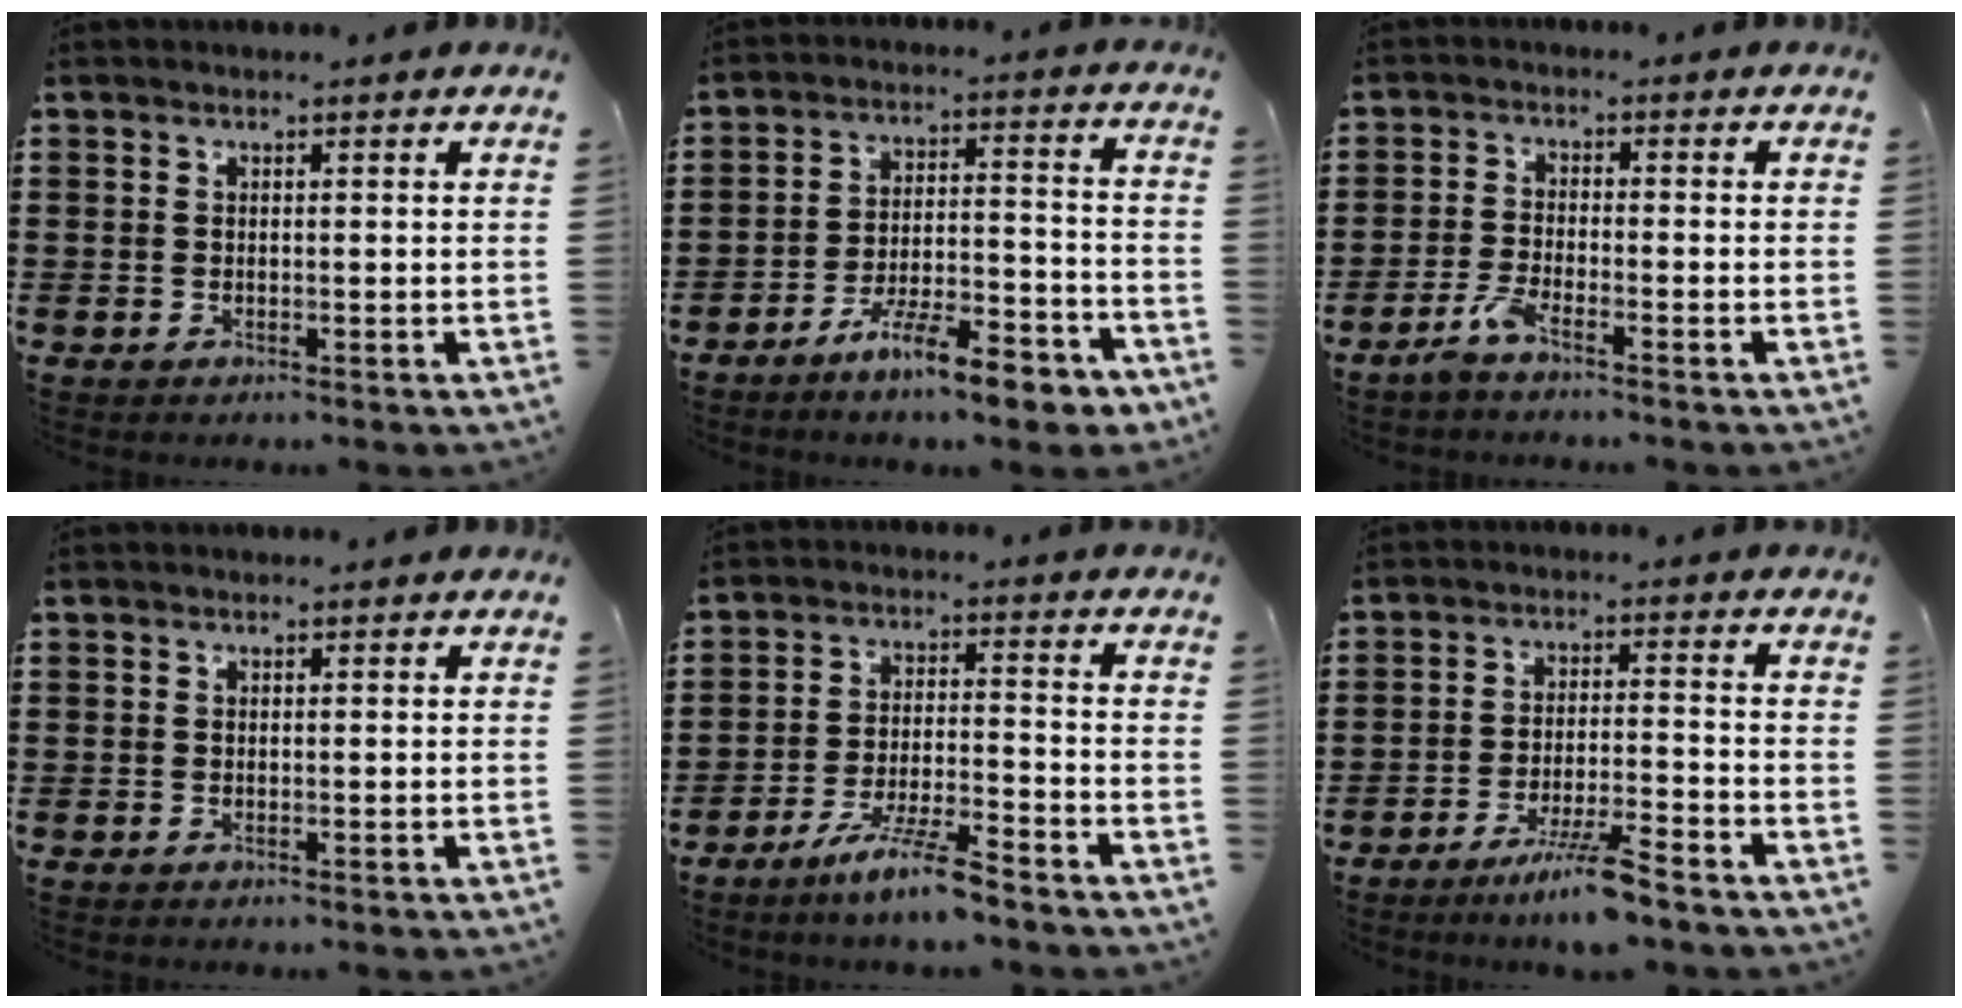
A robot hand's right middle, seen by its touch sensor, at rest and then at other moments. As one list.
[{"total": 10.0, "force": [-7.8, 1.8, 5.9], "torque": [-0.095, 0.020, -0.144]}, {"total": 3.3, "force": [-2.4, 0.4, 2.2], "torque": [-0.061, -0.002, -0.050]}, {"total": 0.0}, {"total": 7.2, "force": [-5.8, 0.1, 4.3], "torque": [-0.086, -0.008, -0.108]}, {"total": 6.1, "force": [-4.8, 0.0, 3.7], "torque": [-0.079, -0.013, -0.090]}]